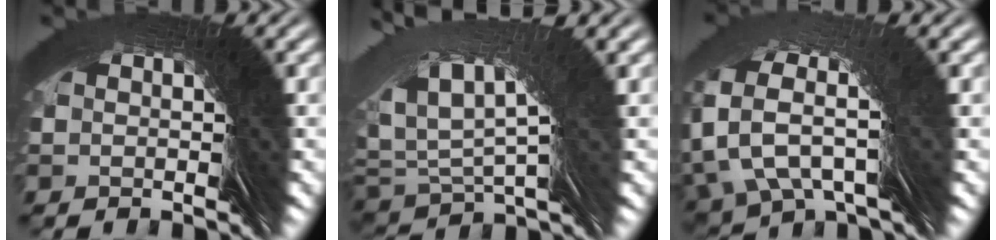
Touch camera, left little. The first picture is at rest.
{"total": 3.6, "force": [2.9, 0.3, 2.0], "torque": [-0.059, 0.021, 0.053]}
{"total": 4.0, "force": [4.0, -0.2, -0.5], "torque": [-0.035, 0.029, 0.053]}